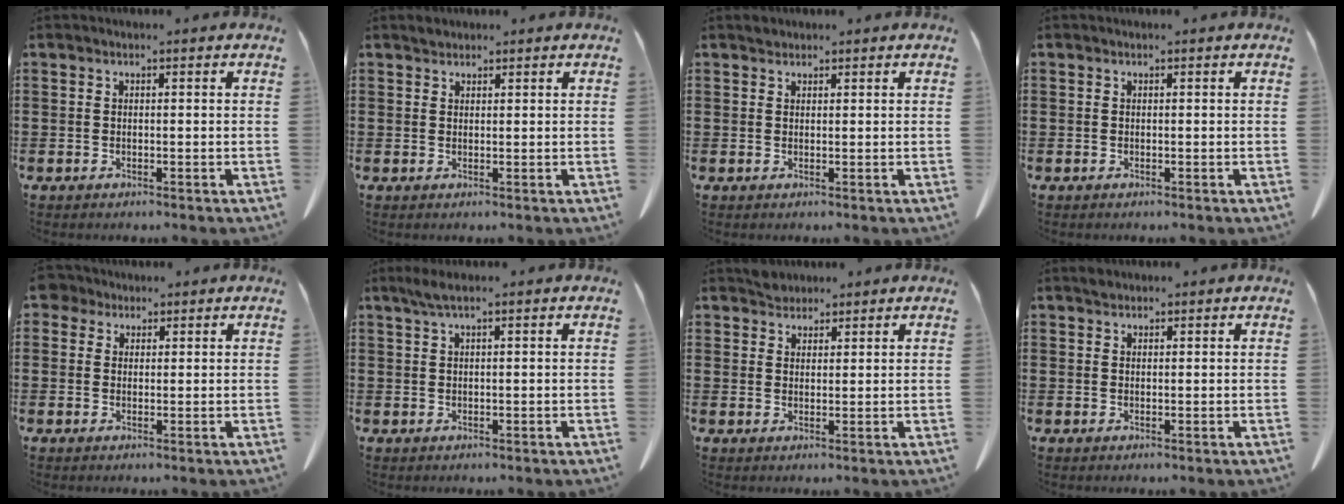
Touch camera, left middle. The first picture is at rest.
{"total": 1.1, "force": [1.0, 0.4, 0.0], "torque": [0.004, 0.000, 0.019]}
{"total": 0.9, "force": [0.8, 0.4, 0.0], "torque": [-0.002, 0.002, 0.016]}
{"total": 0.0}
{"total": 2.5, "force": [1.7, 1.7, 0.7], "torque": [-0.016, 0.006, 0.031]}
{"total": 1.9, "force": [1.1, 0.1, 1.6], "torque": [-0.033, 0.002, 0.020]}
{"total": 2.6, "force": [2.4, 1.0, 0.0], "torque": [0.000, 0.002, 0.046]}
{"total": 0.9, "force": [0.8, 0.5, 0.2], "torque": [-0.007, 0.003, 0.015]}